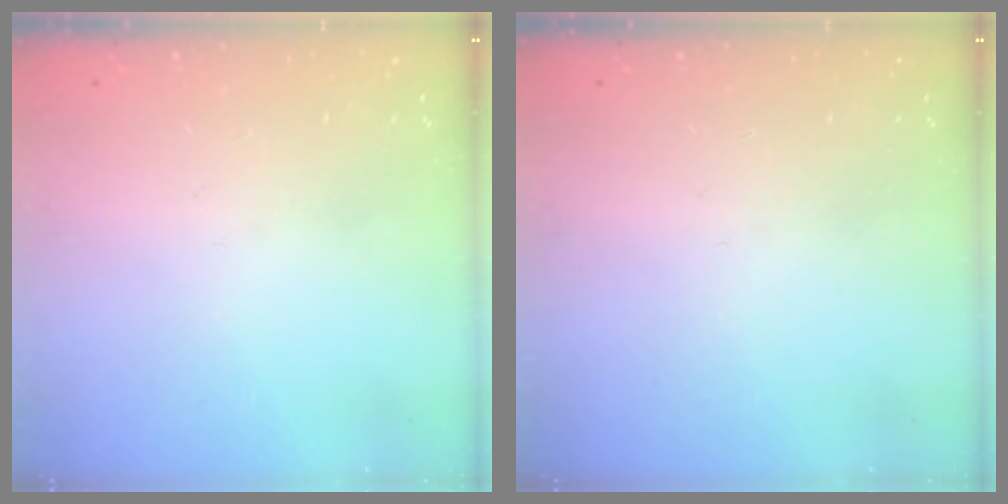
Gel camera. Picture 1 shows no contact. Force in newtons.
{"total": 0.0}